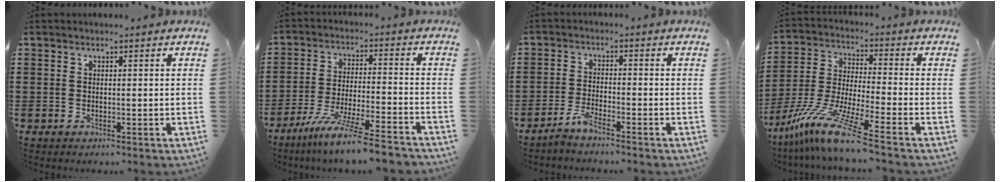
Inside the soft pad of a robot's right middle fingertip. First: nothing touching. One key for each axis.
{"total": 9.2, "fx": -7.9, "fy": -0.5, "fz": 4.7, "tx": -0.094, "ty": -0.005, "tz": -0.154}
{"total": 3.0, "fx": -2.6, "fy": 0.3, "fz": 1.5, "tx": -0.041, "ty": 0.000, "tz": -0.054}
{"total": 10.7, "fx": -8.3, "fy": 0.0, "fz": 6.7, "tx": -0.149, "ty": -0.002, "tz": -0.170}